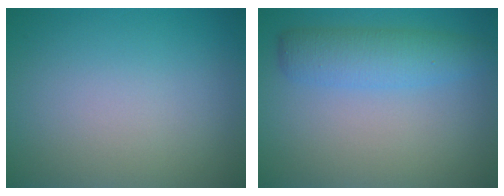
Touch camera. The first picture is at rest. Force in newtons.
{"total": 3.7, "press": 3.7, "slide": 0.1}